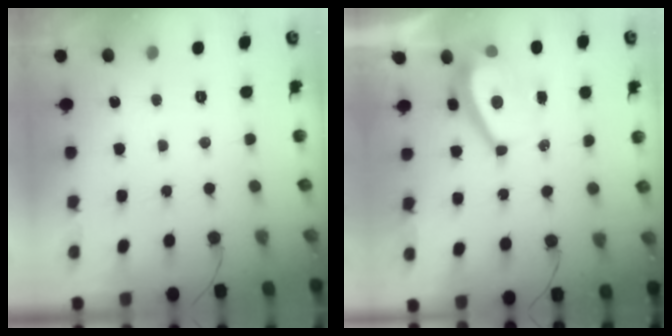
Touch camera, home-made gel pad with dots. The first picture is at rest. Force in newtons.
{"total": 4.7, "press": 4.7, "slide": 0.5}